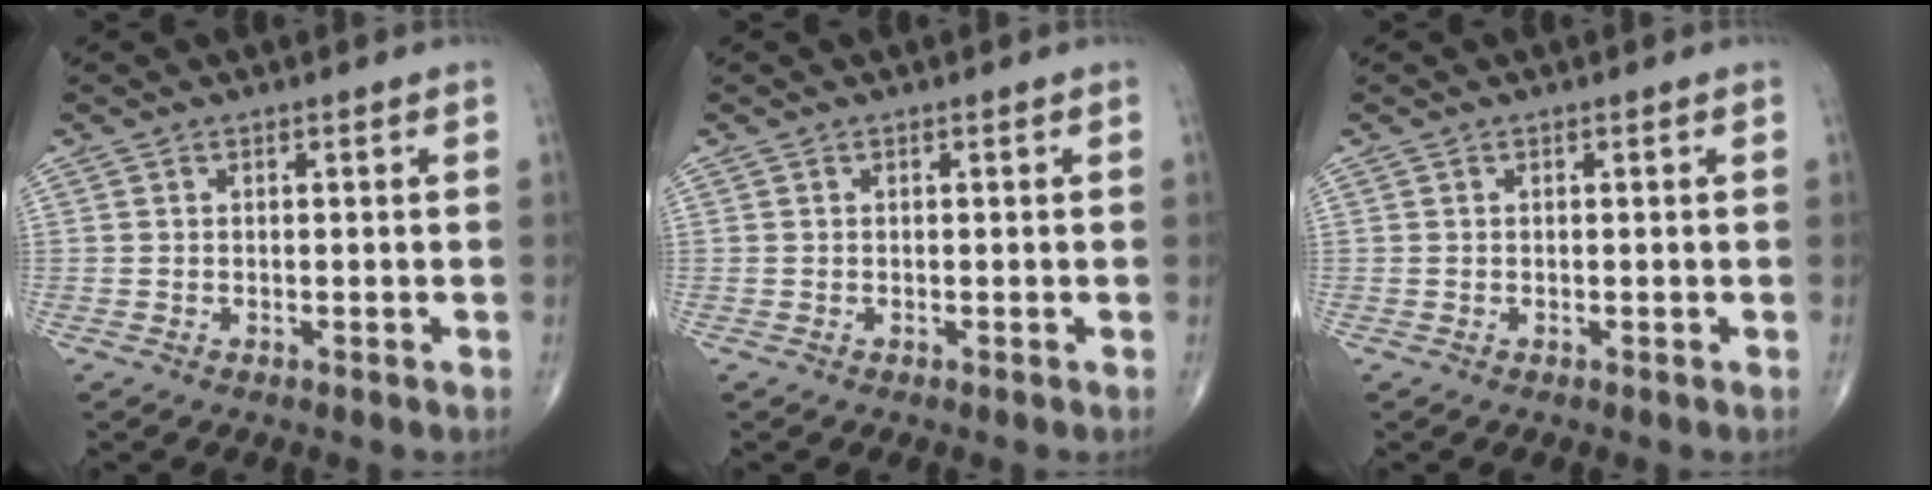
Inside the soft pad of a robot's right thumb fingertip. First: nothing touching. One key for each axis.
{"total": 0.0}
{"total": 0.0}